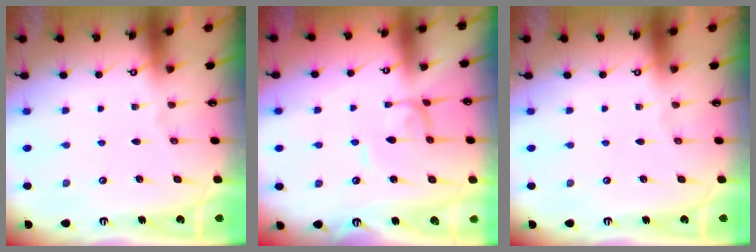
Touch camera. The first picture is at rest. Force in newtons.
{"total": 2.1, "press": 2.1, "slide": 0.1}
{"total": 0.0}